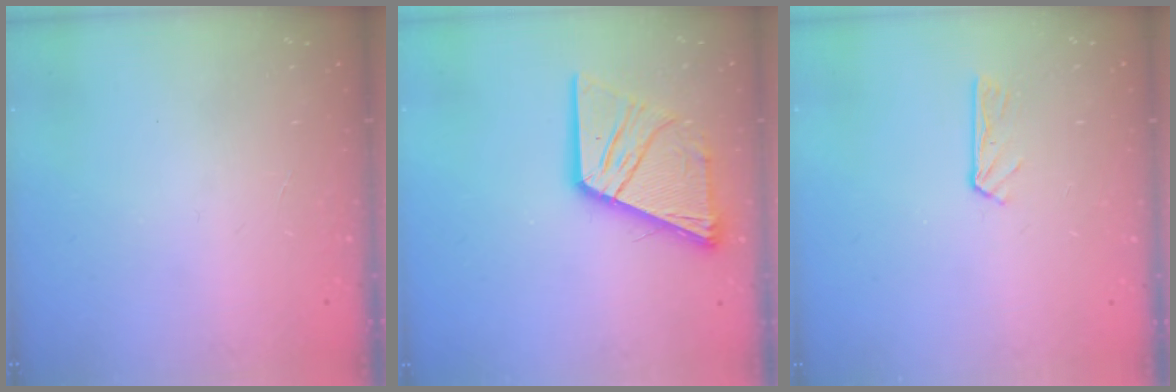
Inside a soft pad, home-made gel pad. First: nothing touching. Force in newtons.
{"total": 16.9, "press": 16.8, "slide": 2.0}
{"total": 3.8, "press": 3.7, "slide": 0.5}